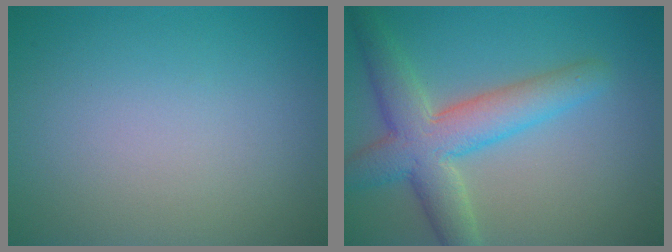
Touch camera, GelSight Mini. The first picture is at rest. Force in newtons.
{"total": 6.4, "press": 6.4, "slide": 0.3}